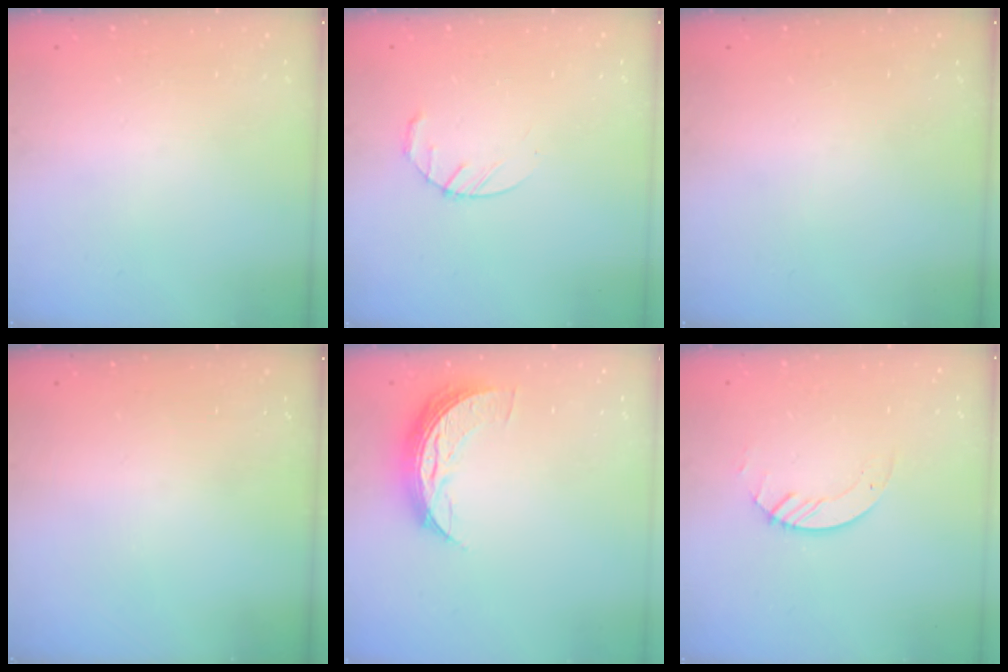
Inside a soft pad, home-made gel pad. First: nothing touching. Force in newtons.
{"total": 4.4, "press": 4.4, "slide": 0.7}
{"total": 0.0}
{"total": 0.0}
{"total": 8.3, "press": 8.3, "slide": 0.5}
{"total": 2.6, "press": 2.6, "slide": 0.3}